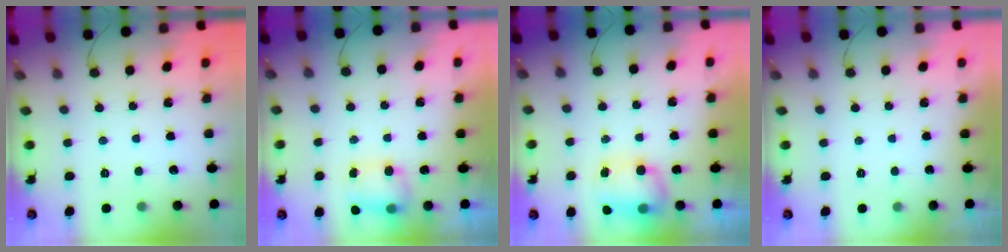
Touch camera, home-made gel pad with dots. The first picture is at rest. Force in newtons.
{"total": 6.3, "press": 6.3, "slide": 0.7}
{"total": 7.8, "press": 7.7, "slide": 0.9}
{"total": 0.0}